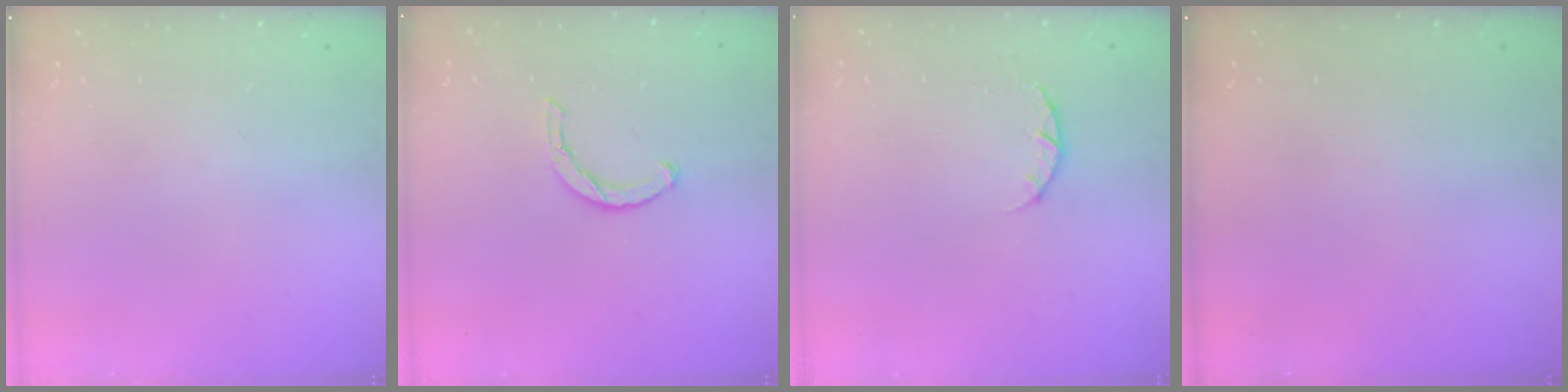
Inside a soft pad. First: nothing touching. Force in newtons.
{"total": 1.9, "press": 1.9, "slide": 0.3}
{"total": 3.4, "press": 3.4, "slide": 0.5}
{"total": 0.0}